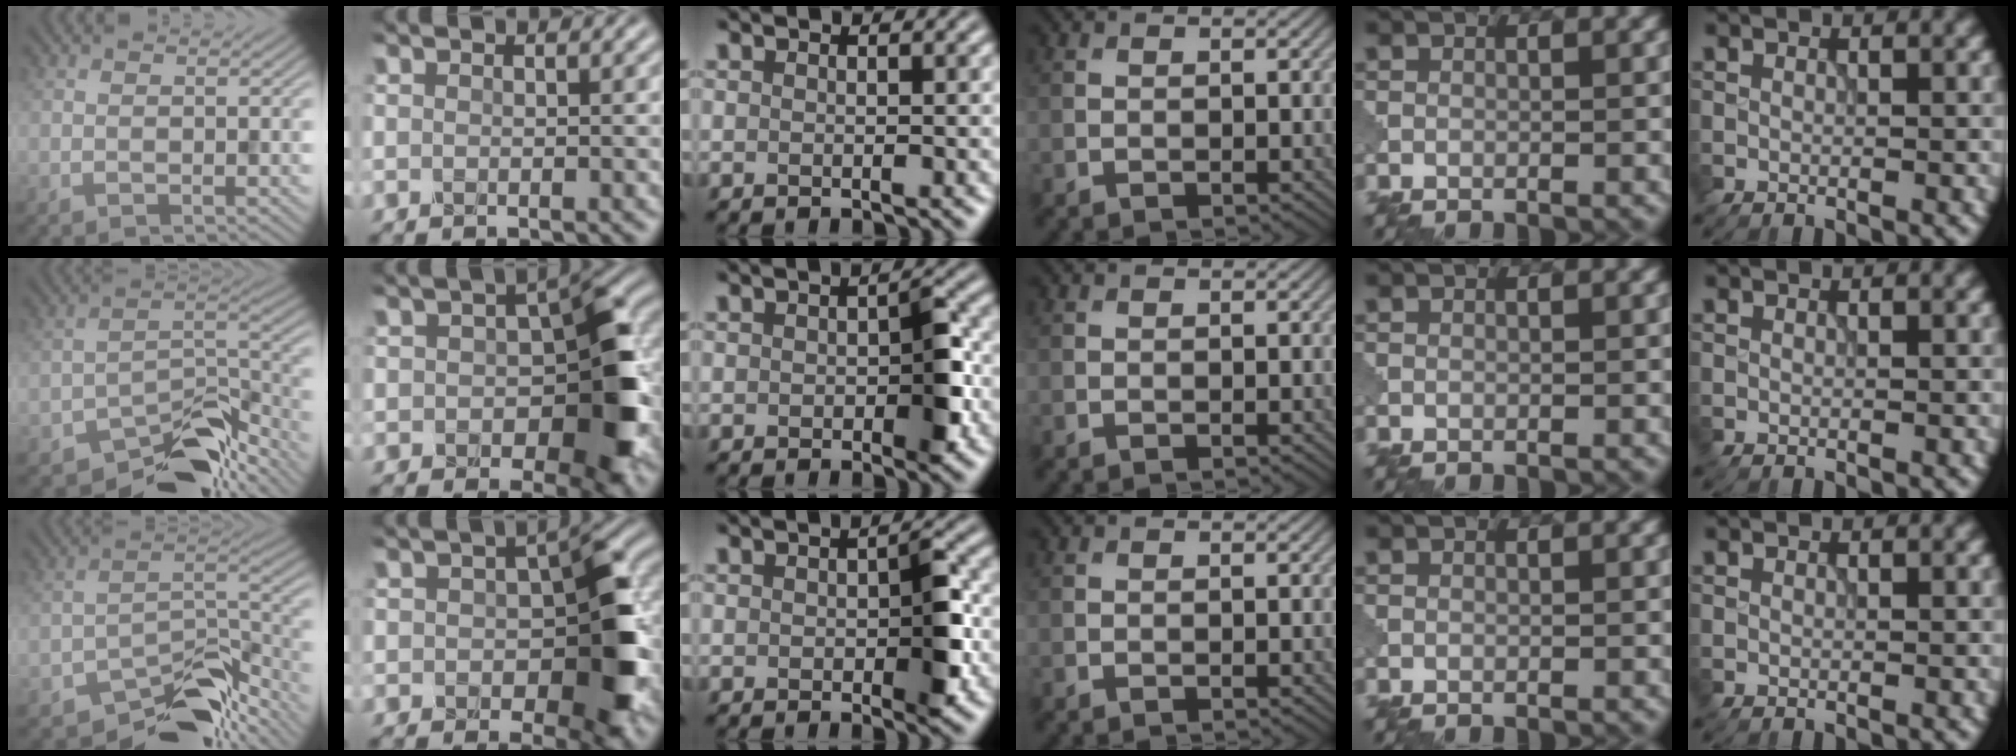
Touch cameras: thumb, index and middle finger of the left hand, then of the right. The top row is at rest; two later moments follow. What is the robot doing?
{"motion": "disassemble", "object": "pitcher"}